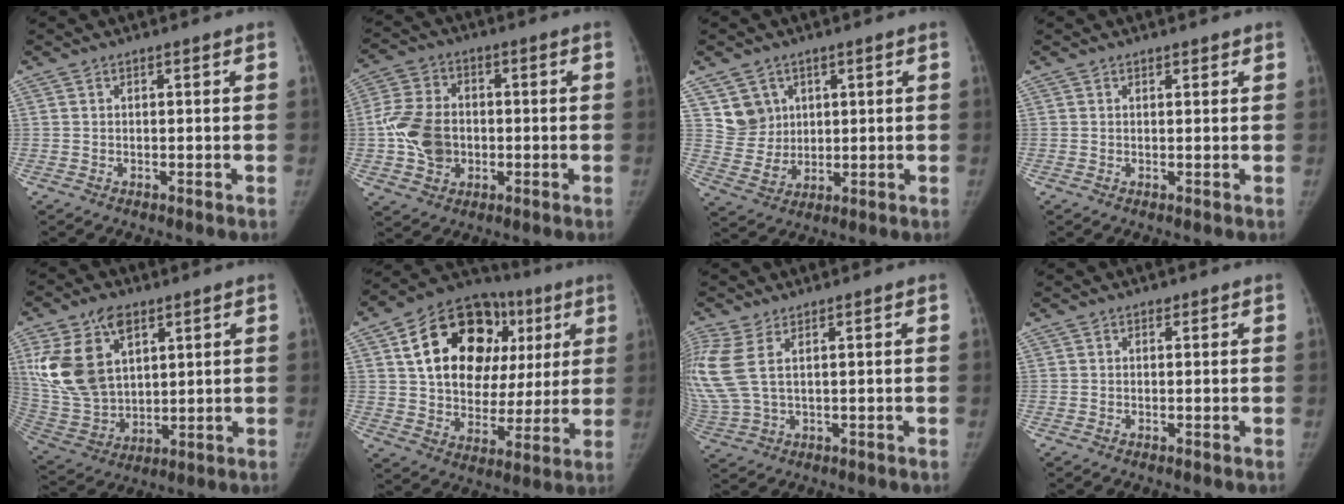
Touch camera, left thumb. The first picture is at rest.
{"total": 11.0, "force": [-1.2, 8.5, 6.9], "torque": [-0.118, 0.012, -0.026]}
{"total": 6.7, "force": [3.0, 5.9, 1.3], "torque": [0.005, -0.026, 0.068]}
{"total": 0.9, "force": [0.7, 0.4, 0.3], "torque": [0.000, -0.004, 0.009]}
{"total": 16.5, "force": [7.0, 10.3, 10.9], "torque": [-0.193, -0.020, 0.152]}
{"total": 24.9, "force": [8.3, 16.9, 16.3], "torque": [-0.203, 0.023, 0.131]}
{"total": 9.9, "force": [3.2, 4.4, 8.3], "torque": [-0.238, 0.000, 0.078]}
{"total": 0.5, "force": [0.4, 0.4, 0.1], "torque": [-0.001, -0.003, 0.004]}